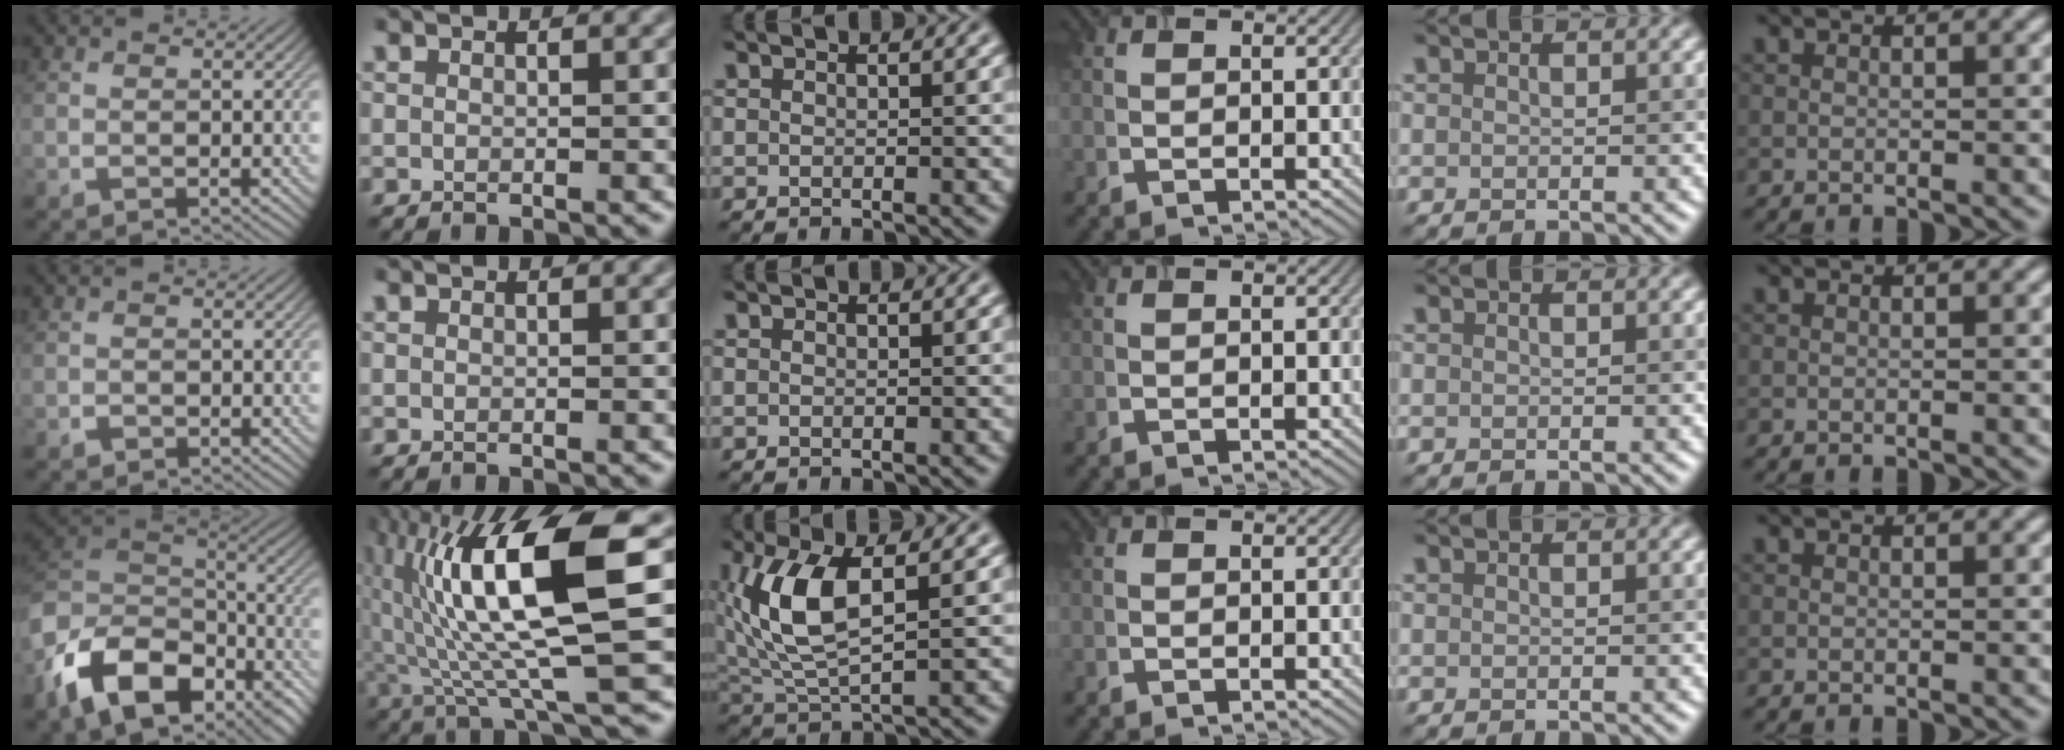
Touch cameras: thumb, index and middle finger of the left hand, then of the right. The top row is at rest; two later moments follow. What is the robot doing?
{"motion": "lift_and_place", "object": "timer"}